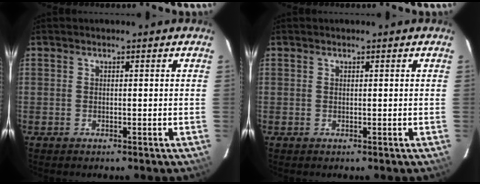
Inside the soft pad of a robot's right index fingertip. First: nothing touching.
{"total": 0.0}